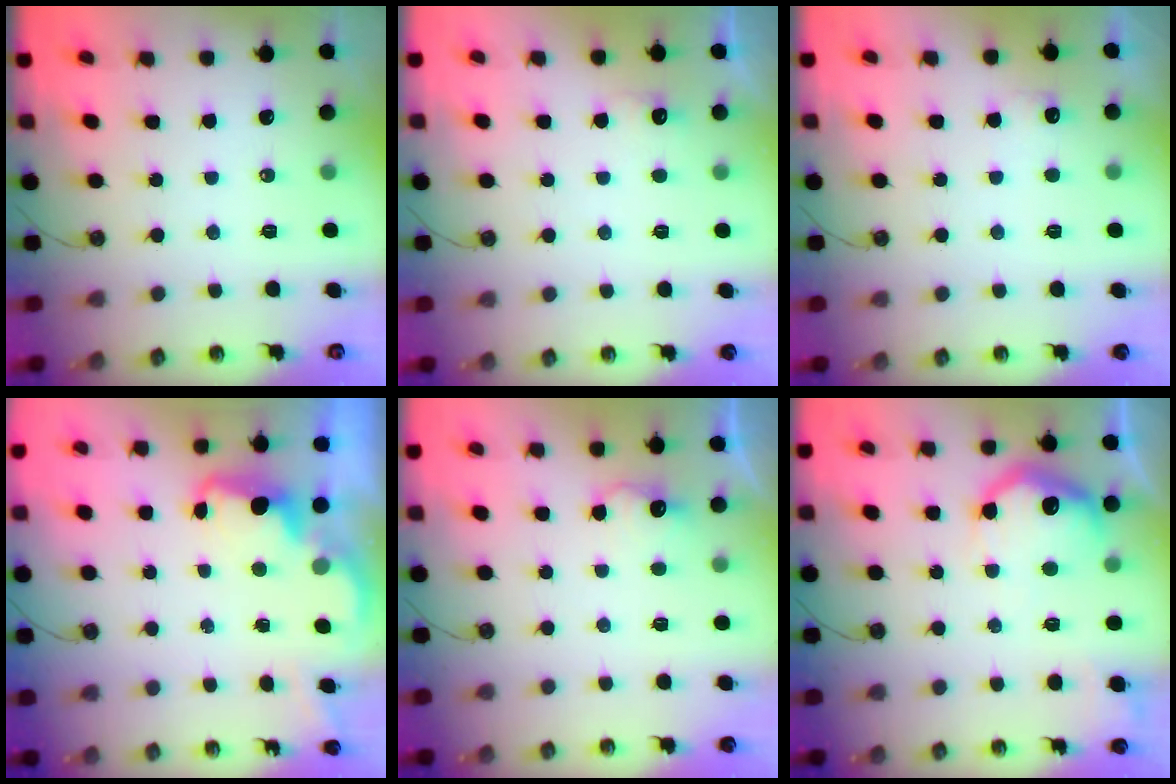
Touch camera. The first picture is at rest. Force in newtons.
{"total": 4.4, "press": 4.2, "slide": 1.2}
{"total": 5.3, "press": 5.1, "slide": 1.2}
{"total": 2.5, "press": 2.4, "slide": 0.5}
{"total": 6.4, "press": 6.3, "slide": 1.0}
{"total": 15.2, "press": 15.1, "slide": 0.6}